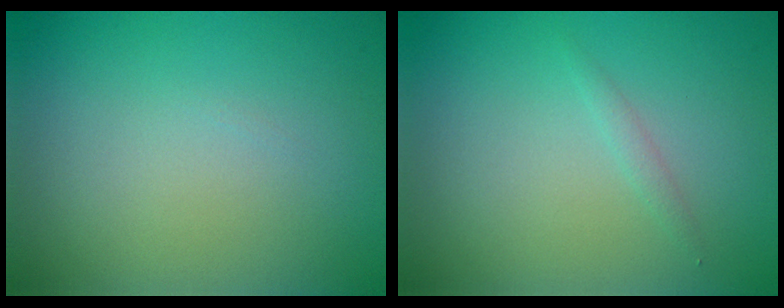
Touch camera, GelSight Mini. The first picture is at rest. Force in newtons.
{"total": 0.8, "press": 0.8, "slide": 0.0}